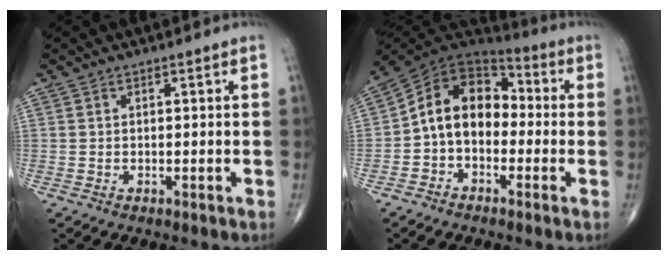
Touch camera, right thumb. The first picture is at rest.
{"total": 12.3, "force": [-1.6, 9.0, 8.2], "torque": [-0.109, 0.052, -0.046]}